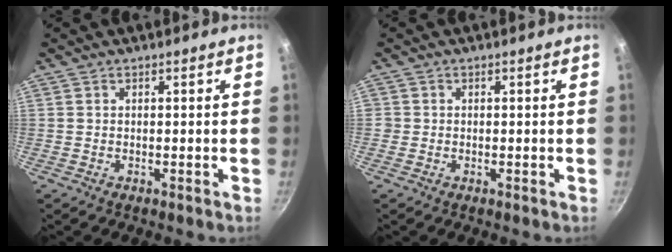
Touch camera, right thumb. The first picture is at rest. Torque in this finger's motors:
{"motor_torque": [-0.18, -0.01, 0.26, 0.14, 0.00]}